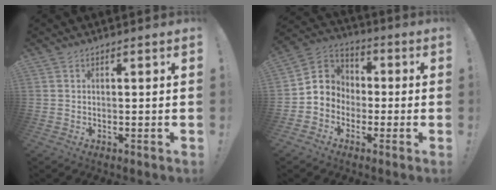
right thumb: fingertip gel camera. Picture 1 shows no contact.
{"total": 7.4, "force": [-2.1, 6.9, 1.3], "torque": [-0.021, 0.014, -0.030]}